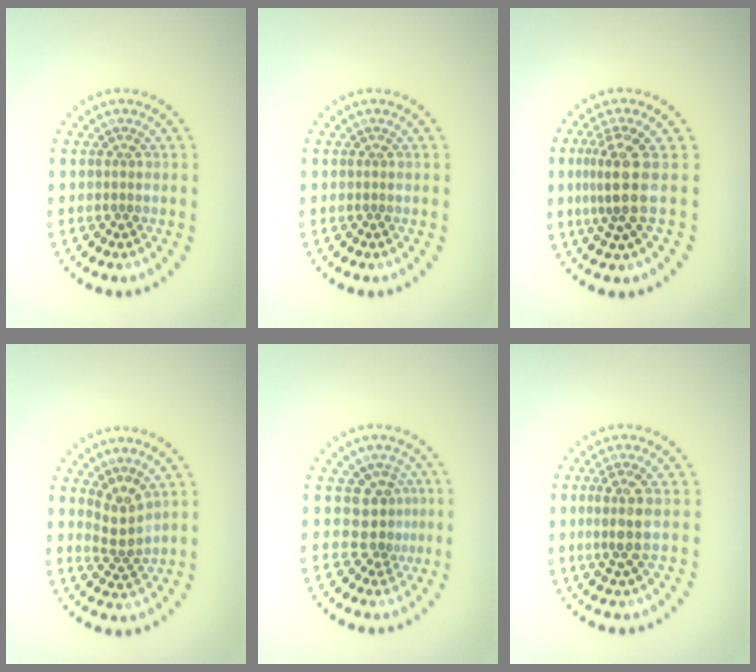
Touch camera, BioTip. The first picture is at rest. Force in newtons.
{"total": 0.0}
{"total": 3.5, "press": 2.6, "slide": 2.4}
{"total": 2.5, "press": 1.9, "slide": 1.7}
{"total": 2.9, "press": 2.1, "slide": 2.0}
{"total": 2.5, "press": 2.1, "slide": 1.4}